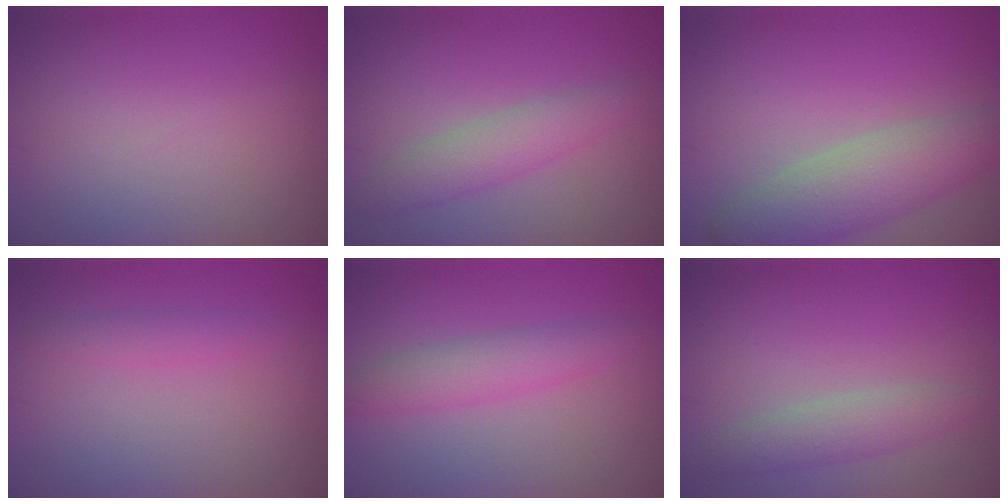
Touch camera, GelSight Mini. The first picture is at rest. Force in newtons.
{"total": 2.9, "press": 2.9, "slide": 0.1}
{"total": 5.2, "press": 5.2, "slide": 0.2}
{"total": 1.5, "press": 1.5, "slide": 0.1}
{"total": 3.0, "press": 3.0, "slide": 0.1}
{"total": 2.5, "press": 2.5, "slide": 0.1}